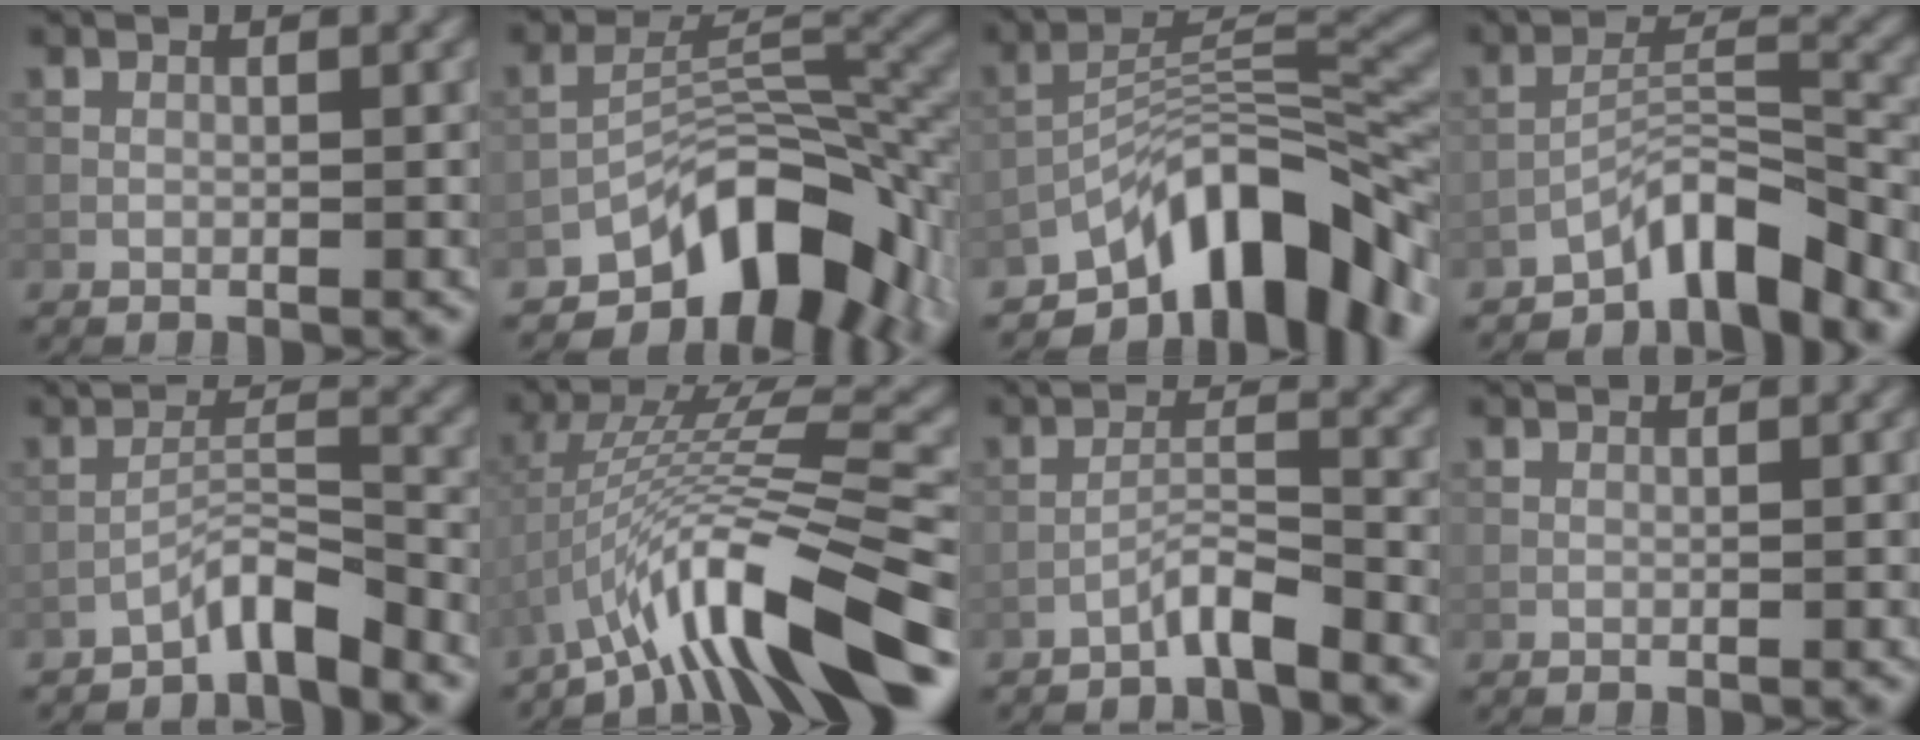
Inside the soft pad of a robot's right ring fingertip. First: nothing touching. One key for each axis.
{"total": 10.3, "fx": -6.3, "fy": 5.0, "fz": 6.4, "tx": -0.079, "ty": 0.001, "tz": -0.108}
{"total": 11.1, "fx": -7.4, "fy": 4.1, "fz": 7.2, "tx": -0.097, "ty": 0.007, "tz": -0.137}
{"total": 5.4, "fx": -4.4, "fy": 1.3, "fz": 2.9, "tx": -0.037, "ty": 0.012, "tz": -0.083}
{"total": 3.4, "fx": -2.9, "fy": 0.4, "fz": 1.7, "tx": -0.025, "ty": 0.016, "tz": -0.054}
{"total": 11.5, "fx": -7.5, "fy": 1.7, "fz": 8.6, "tx": -0.146, "ty": 0.020, "tz": -0.126}
{"total": 2.6, "fx": -2.2, "fy": 0.1, "fz": 1.3, "tx": -0.020, "ty": 0.013, "tz": -0.045}
{"total": 1.0, "fx": 0.9, "fy": 0.1, "fz": 0.4, "tx": -0.016, "ty": -0.001, "tz": 0.003}